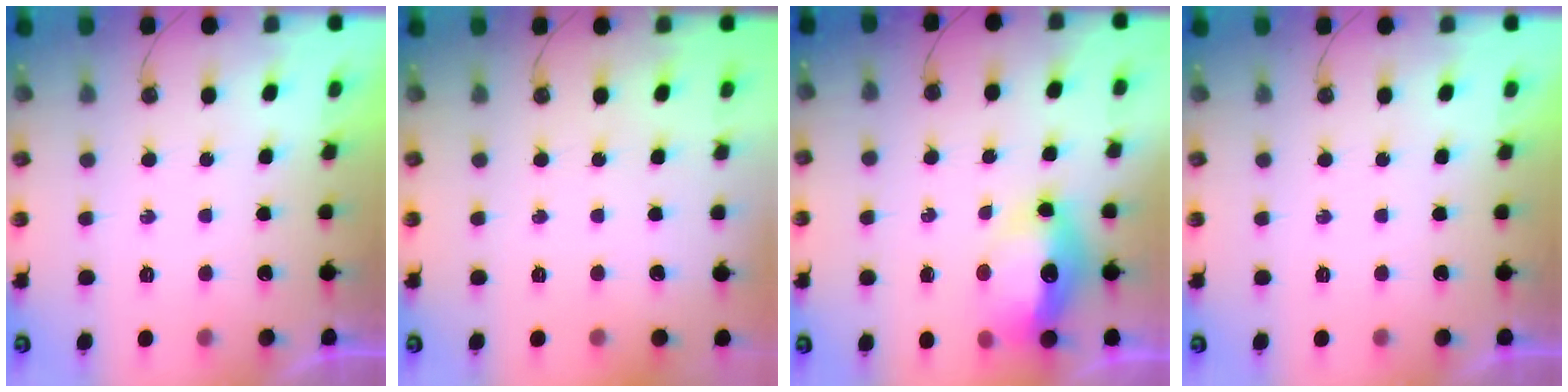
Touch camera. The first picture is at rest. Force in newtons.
{"total": 0.0}
{"total": 12.8, "press": 12.7, "slide": 1.2}
{"total": 0.0}